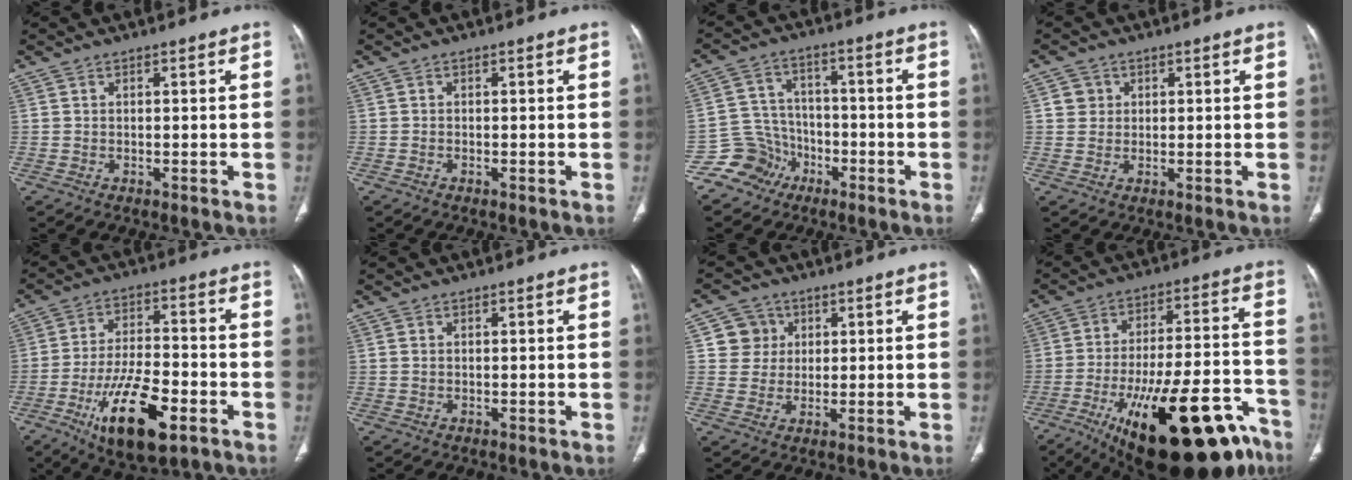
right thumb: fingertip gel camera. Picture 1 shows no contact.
{"total": 0.0}
{"total": 7.8, "force": [-4.7, 6.2, 0.0], "torque": [0.036, 0.049, -0.094]}
{"total": 2.8, "force": [0.8, 2.7, 0.5], "torque": [0.006, -0.001, 0.011]}
{"total": 16.5, "force": [-7.4, 6.6, 13.2], "torque": [-0.220, 0.021, -0.120]}
{"total": 0.6, "force": [0.2, 0.4, 0.3], "torque": [-0.009, 0.002, 0.006]}
{"total": 5.9, "force": [1.7, 5.6, 0.8], "torque": [0.016, 0.001, 0.027]}
{"total": 30.6, "force": [-17.0, 10.7, 23.1], "torque": [-0.293, 0.063, -0.252]}